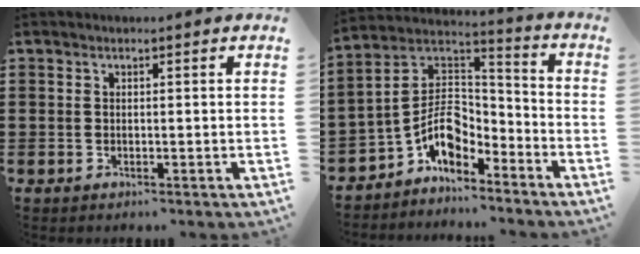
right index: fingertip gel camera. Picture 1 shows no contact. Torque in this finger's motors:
{"motor_torque": [1.98, 0.16, 0.68, 0.08]}